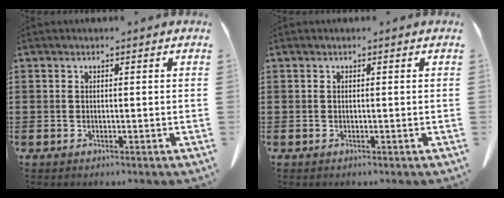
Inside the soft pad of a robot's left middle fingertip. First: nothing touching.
{"total": 0.0}